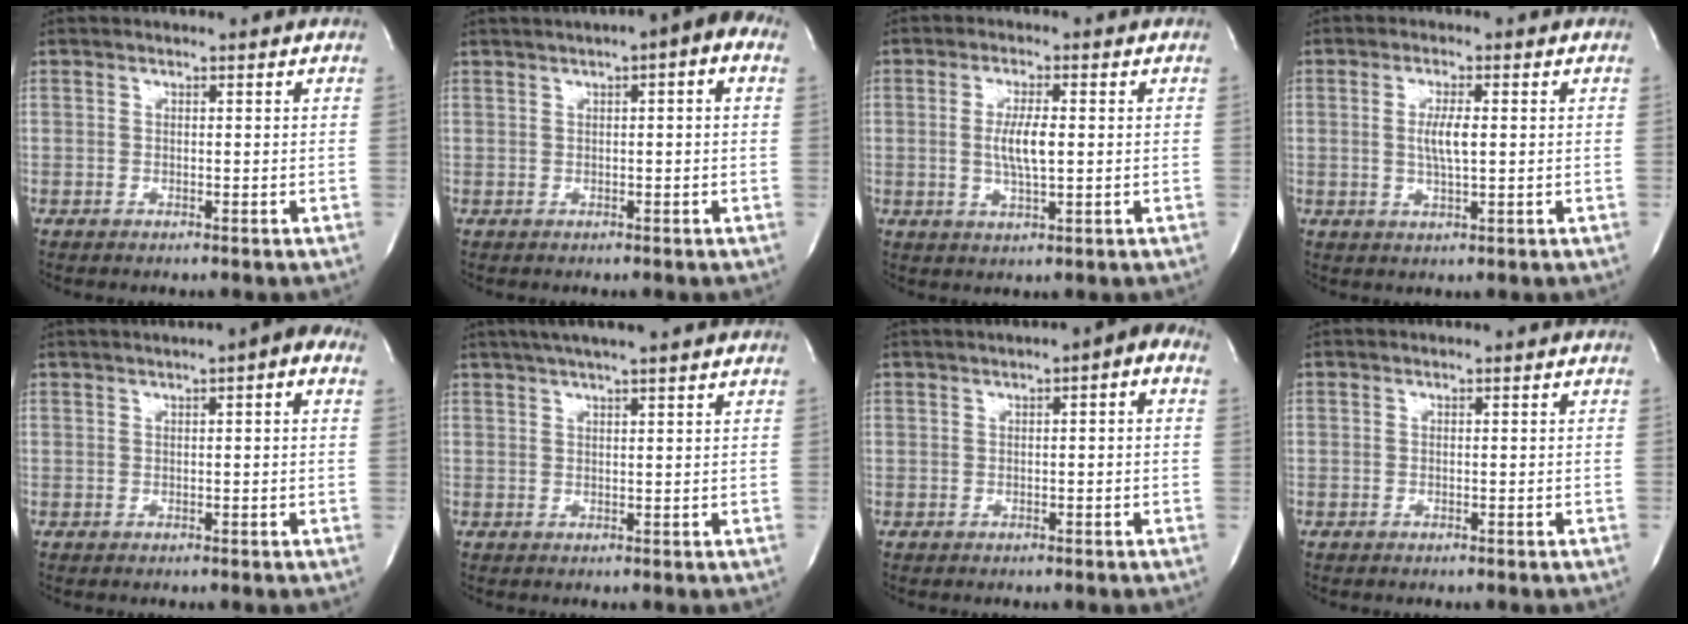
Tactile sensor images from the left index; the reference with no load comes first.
{"total": 6.7, "force": [2.9, 1.2, 5.9], "torque": [-0.083, 0.026, 0.031]}
{"total": 5.1, "force": [0.0, 0.9, 5.0], "torque": [-0.098, -0.004, -0.002]}
{"total": 3.9, "force": [0.2, 0.6, 3.9], "torque": [-0.074, -0.005, 0.002]}
{"total": 5.0, "force": [2.3, 0.7, 4.4], "torque": [-0.061, 0.020, 0.025]}
{"total": 7.3, "force": [5.9, -0.5, 4.3], "torque": [-0.071, 0.027, 0.084]}
{"total": 4.3, "force": [1.3, 0.8, 4.0], "torque": [-0.051, 0.017, 0.011]}
{"total": 0.0}